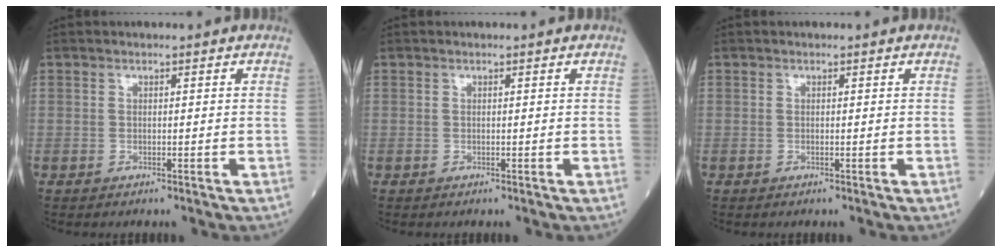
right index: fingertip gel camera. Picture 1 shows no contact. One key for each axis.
{"total": 0.0}
{"total": 0.0}